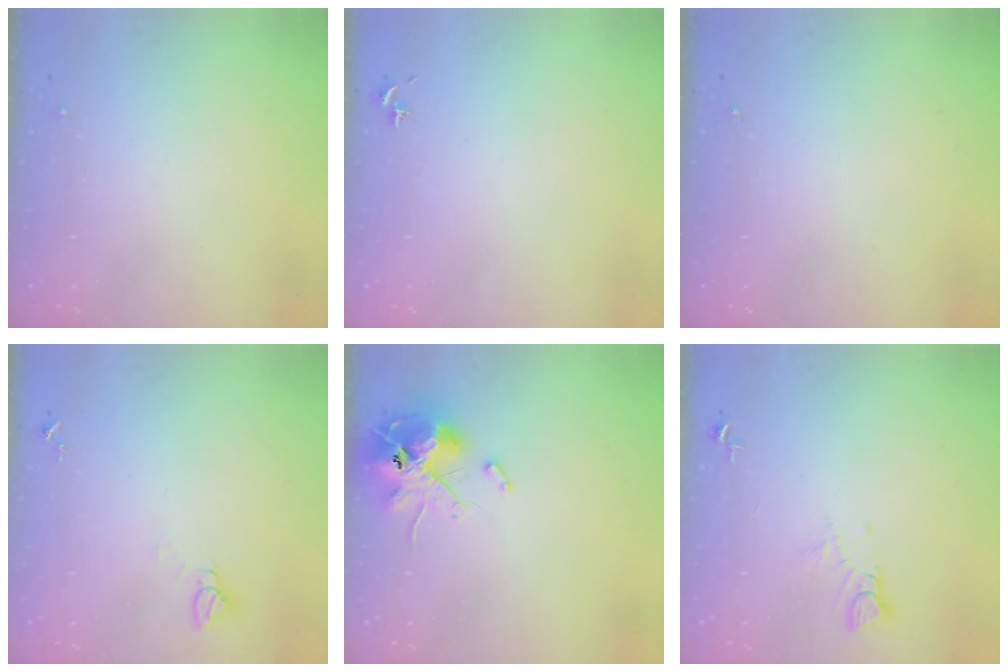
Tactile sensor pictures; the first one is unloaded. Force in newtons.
{"total": 0.7, "press": 0.5, "slide": 0.4}
{"total": 0.0}
{"total": 2.8, "press": 2.8, "slide": 0.1}
{"total": 13.1, "press": 12.9, "slide": 2.1}
{"total": 3.5, "press": 3.4, "slide": 0.3}